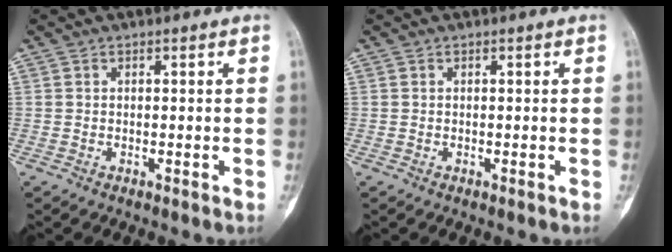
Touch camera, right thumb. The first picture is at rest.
{"total": 0.0}